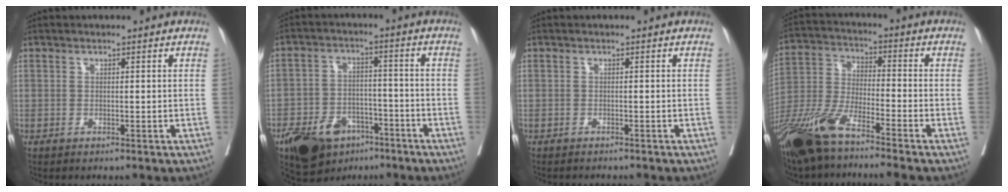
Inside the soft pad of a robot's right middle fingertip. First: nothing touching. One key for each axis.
{"total": 13.3, "fx": -8.3, "fy": 7.8, "fz": 6.9, "tx": -0.119, "ty": 0.004, "tz": -0.131}
{"total": 2.7, "fx": -2.4, "fy": 0.3, "fz": 1.2, "tx": -0.017, "ty": -0.003, "tz": -0.028}
{"total": 13.7, "fx": -10.1, "fy": 1.3, "fz": 9.2, "tx": -0.196, "ty": -0.027, "tz": -0.199}